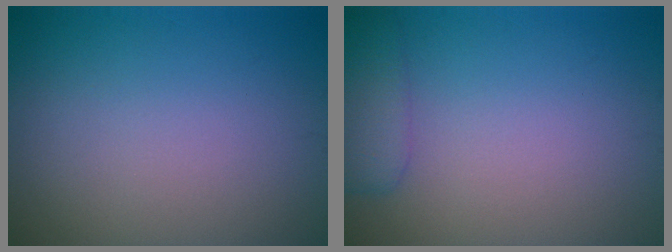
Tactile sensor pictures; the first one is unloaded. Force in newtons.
{"total": 2.5, "press": 2.5, "slide": 0.2}